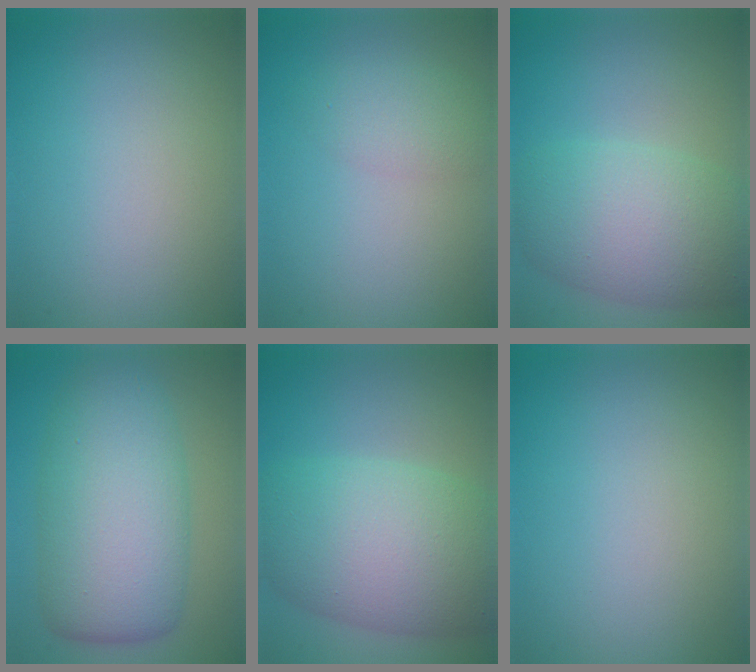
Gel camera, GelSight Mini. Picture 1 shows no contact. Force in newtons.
{"total": 2.3, "press": 2.3, "slide": 0.1}
{"total": 7.8, "press": 7.8, "slide": 0.4}
{"total": 10.0, "press": 10.0, "slide": 0.1}
{"total": 10.6, "press": 10.5, "slide": 0.4}
{"total": 0.0}